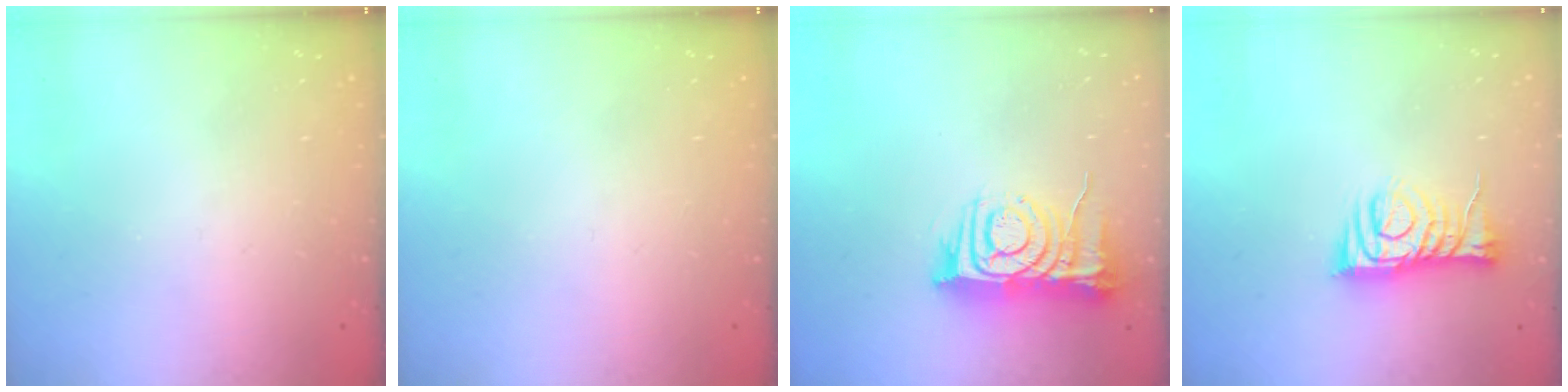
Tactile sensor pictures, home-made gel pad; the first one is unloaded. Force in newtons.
{"total": 0.0}
{"total": 10.2, "press": 10.2, "slide": 1.2}
{"total": 9.2, "press": 9.2, "slide": 0.6}